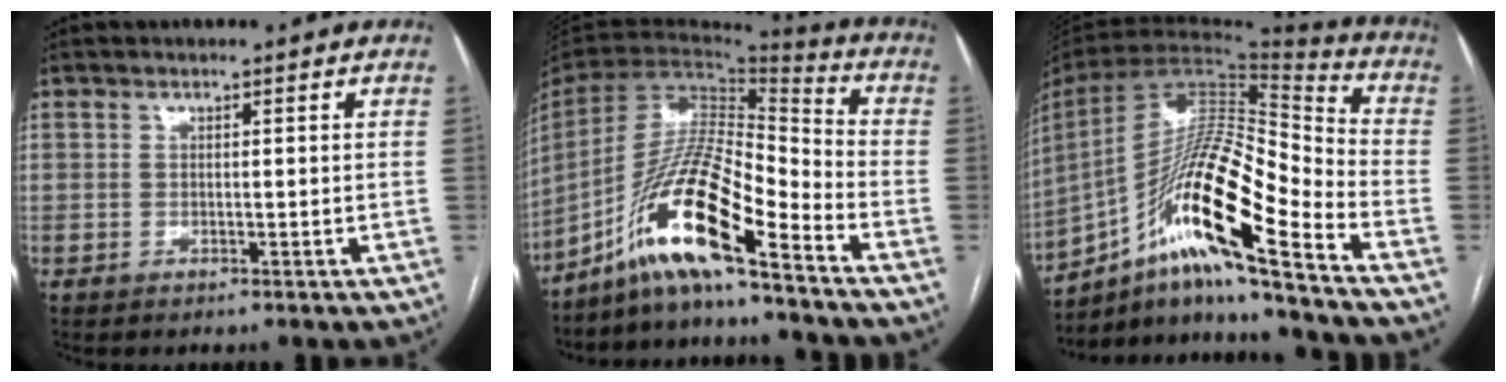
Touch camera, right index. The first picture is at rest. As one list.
[{"total": 15.6, "force": [-10.6, 1.2, 11.3], "torque": [-0.217, 0.007, -0.196]}, {"total": 21.6, "force": [-12.1, 1.7, 17.8], "torque": [-0.338, 0.001, -0.217]}]